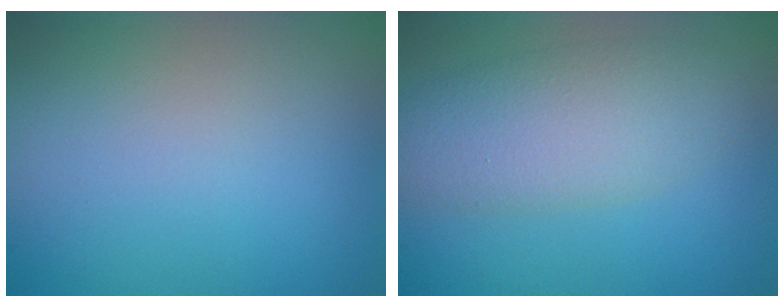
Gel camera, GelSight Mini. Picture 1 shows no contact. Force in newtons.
{"total": 5.2, "press": 5.2, "slide": 0.1}